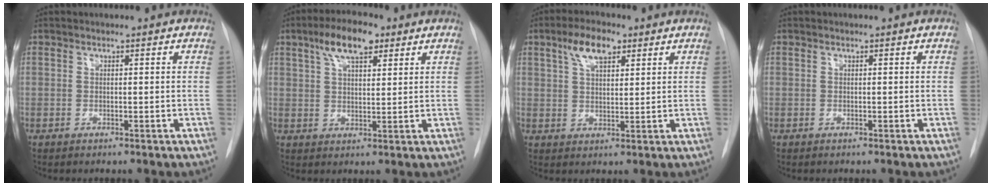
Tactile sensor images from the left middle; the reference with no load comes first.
{"total": 7.9, "force": [4.5, 2.8, 5.7], "torque": [-0.107, 0.018, 0.078]}
{"total": 6.3, "force": [3.5, 2.6, 4.5], "torque": [-0.088, 0.015, 0.063]}
{"total": 0.0}